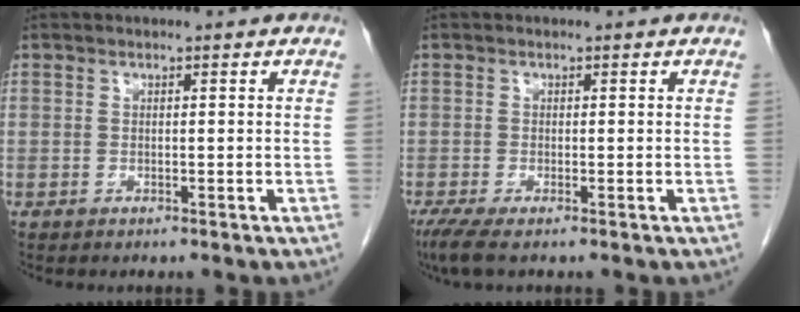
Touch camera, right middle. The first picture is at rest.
{"total": 2.7, "force": [-1.8, 0.3, 2.0], "torque": [-0.044, -0.012, -0.037]}